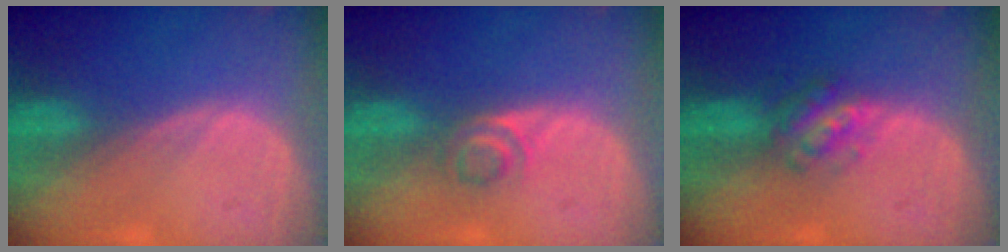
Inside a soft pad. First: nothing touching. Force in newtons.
{"total": 2.8, "press": 2.7, "slide": 1.0}
{"total": 4.7, "press": 4.3, "slide": 2.0}